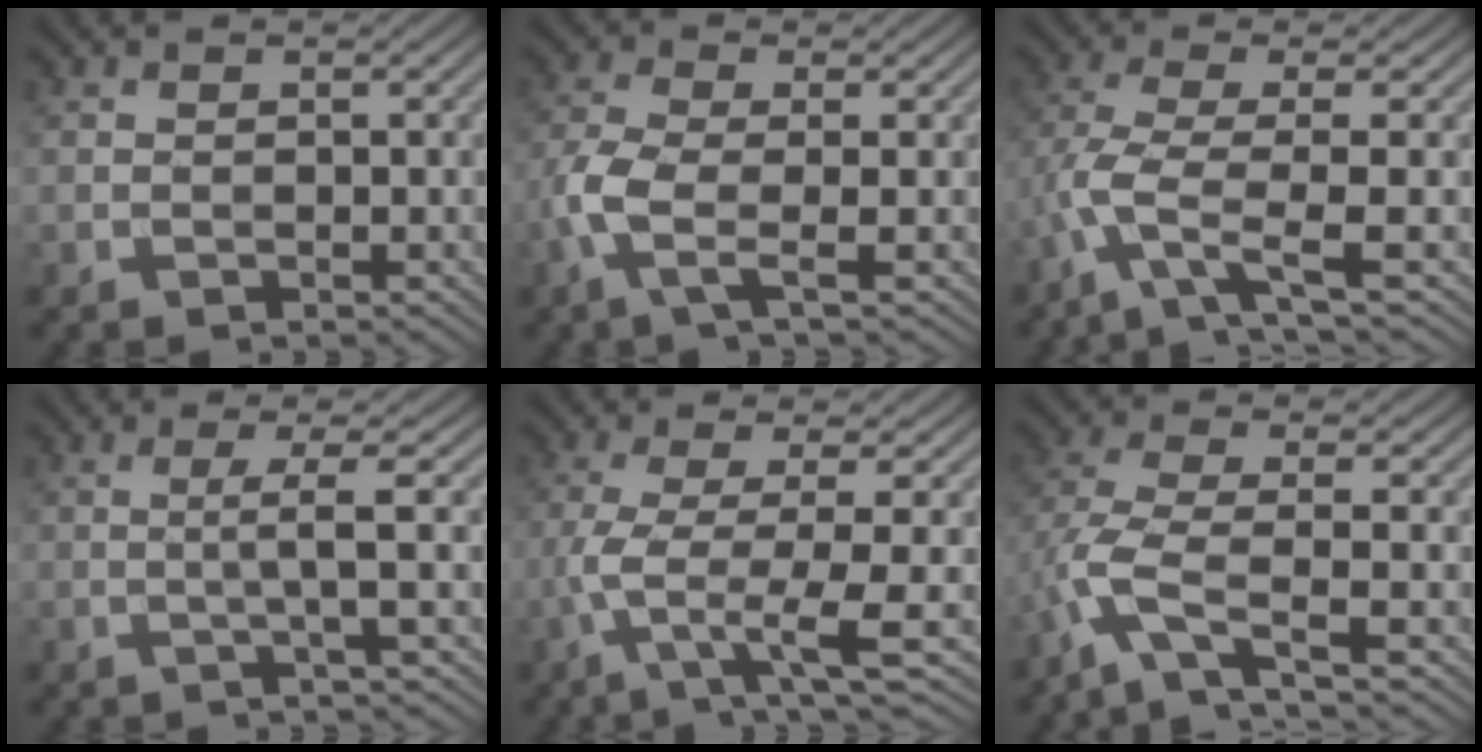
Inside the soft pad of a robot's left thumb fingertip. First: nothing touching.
{"total": 4.9, "force": [-1.6, 1.3, 4.5], "torque": [-0.109, 0.000, -0.046]}
{"total": 6.4, "force": [-1.8, 1.2, 6.0], "torque": [-0.128, 0.005, -0.051]}
{"total": 3.7, "force": [0.2, 0.0, 3.7], "torque": [-0.066, 0.012, -0.009]}
{"total": 7.3, "force": [-1.1, 1.2, 7.1], "torque": [-0.133, 0.004, -0.028]}
{"total": 6.8, "force": [-3.1, 1.6, 5.8], "torque": [-0.125, 0.003, -0.082]}